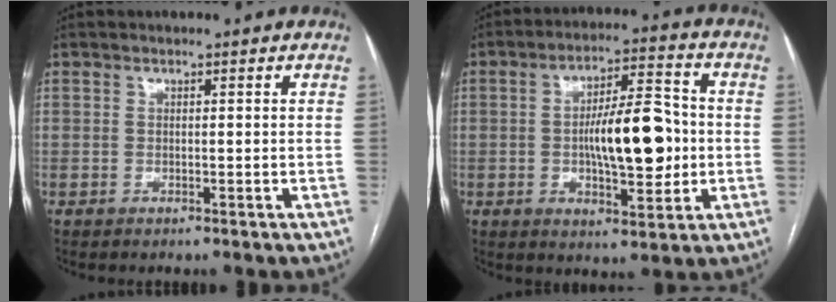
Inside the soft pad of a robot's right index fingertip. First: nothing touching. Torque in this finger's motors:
{"motor_torque": [1.63, -0.40, 0.92, 0.20]}